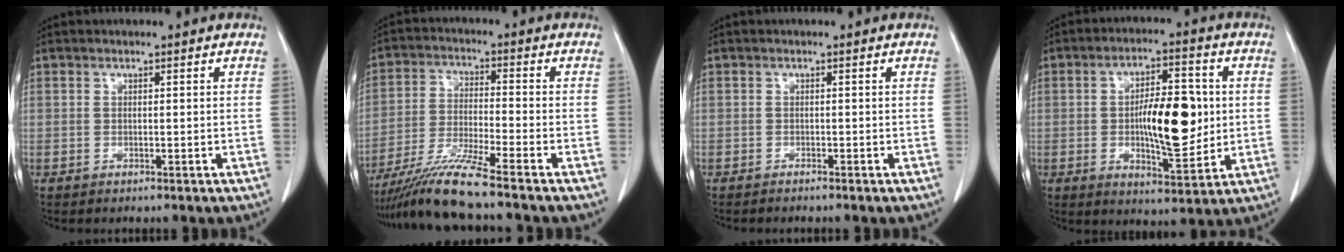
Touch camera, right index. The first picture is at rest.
{"total": 9.6, "force": [-7.9, -1.8, 5.2], "torque": [-0.101, -0.029, -0.149]}
{"total": 0.8, "force": [-0.8, -0.1, 0.2], "torque": [-0.006, -0.001, -0.013]}
{"total": 12.0, "force": [0.0, 4.0, 11.4], "torque": [-0.187, 0.004, 0.003]}